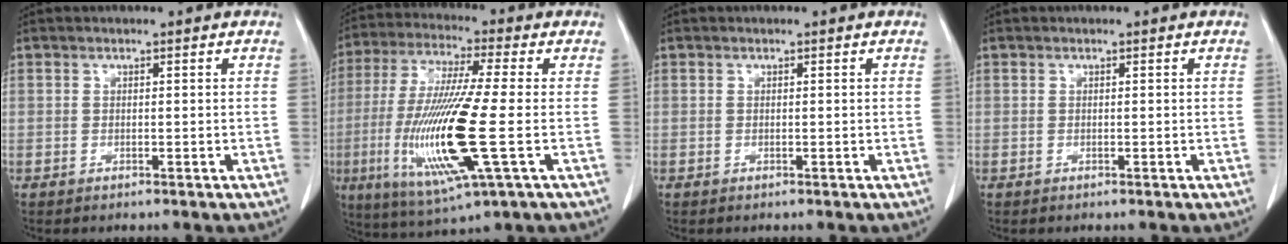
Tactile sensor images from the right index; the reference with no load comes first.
{"total": 17.7, "force": [-3.5, 1.0, 17.3], "torque": [-0.361, -0.024, -0.066]}
{"total": 0.0}
{"total": 0.0}